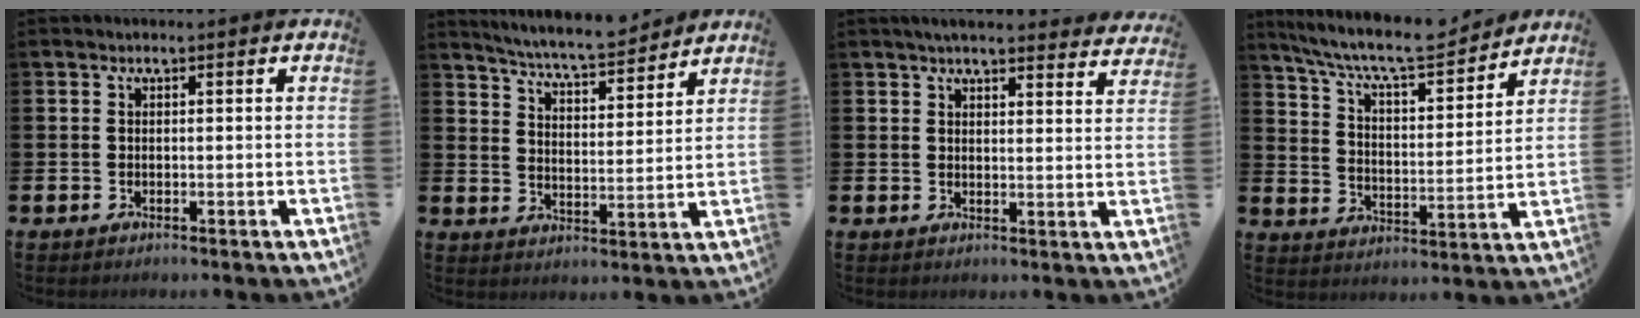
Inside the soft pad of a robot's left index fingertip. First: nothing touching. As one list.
[{"total": 6.7, "force": [6.5, 0.2, 1.5], "torque": [-0.050, -0.043, 0.113]}, {"total": 4.5, "force": [4.2, 0.4, 1.3], "torque": [-0.024, -0.020, 0.075]}, {"total": 9.1, "force": [8.4, 1.5, 3.3], "torque": [-0.088, -0.060, 0.144]}]